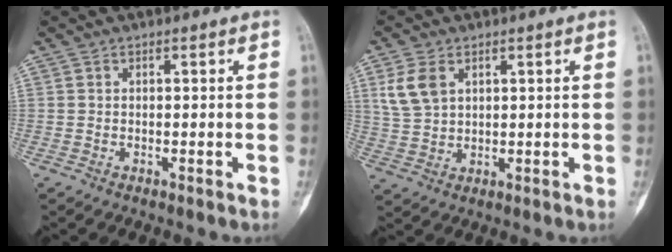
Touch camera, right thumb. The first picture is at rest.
{"total": 6.4, "force": [2.6, 4.2, 4.1], "torque": [-0.079, -0.004, 0.061]}